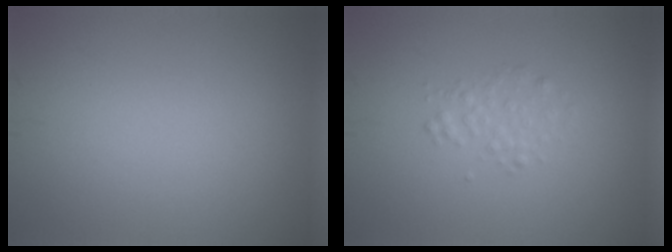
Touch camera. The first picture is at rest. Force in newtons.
{"total": 1.5, "press": 1.5, "slide": 0.0}